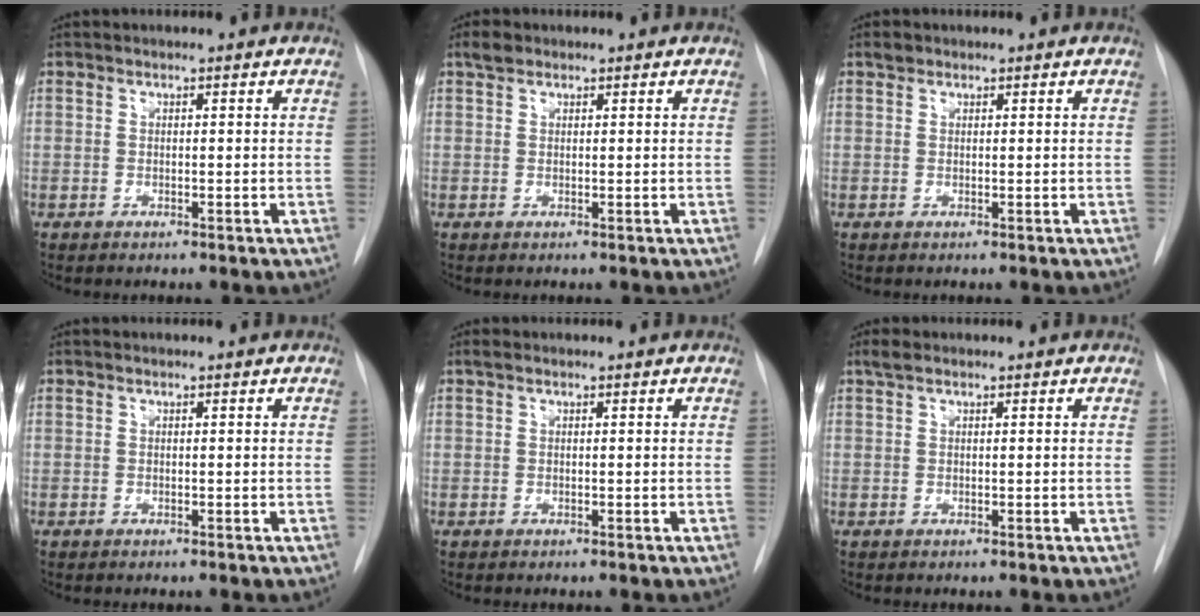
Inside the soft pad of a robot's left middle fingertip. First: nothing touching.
{"total": 1.7, "force": [1.2, 1.0, 0.7], "torque": [-0.014, 0.011, 0.020]}
{"total": 1.0, "force": [0.7, 0.6, 0.2], "torque": [-0.004, 0.009, 0.010]}
{"total": 0.0}
{"total": 0.6, "force": [0.4, 0.2, 0.4], "torque": [-0.011, 0.012, 0.006]}
{"total": 1.3, "force": [1.0, 0.5, 0.8], "torque": [-0.017, 0.015, 0.018]}